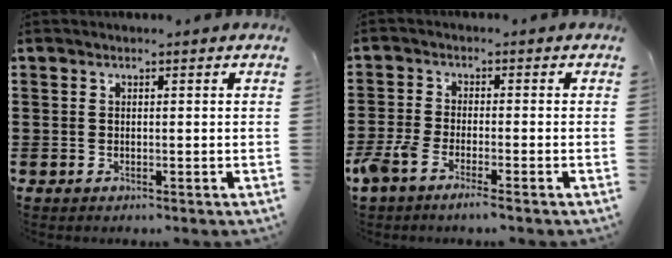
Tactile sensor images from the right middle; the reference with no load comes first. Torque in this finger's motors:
{"motor_torque": [1.09, -0.47, 0.31, 0.14]}